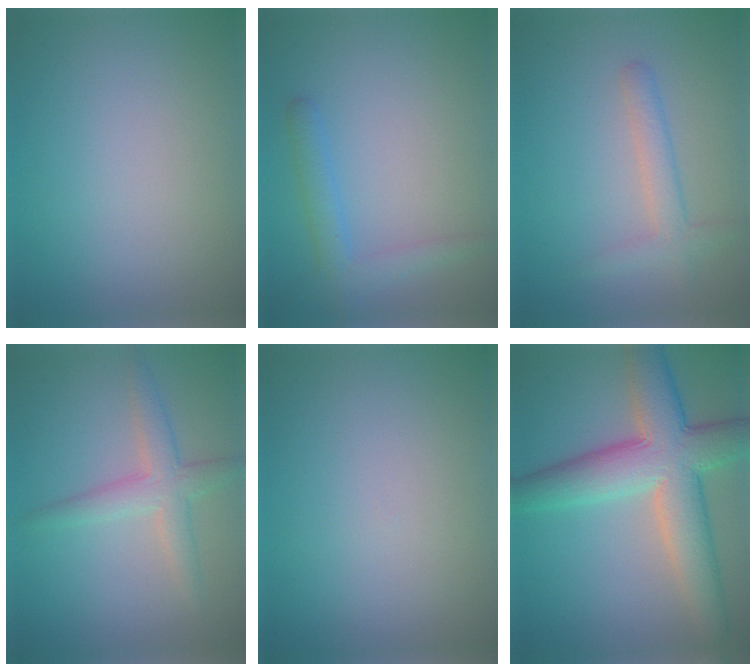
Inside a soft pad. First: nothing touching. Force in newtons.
{"total": 2.6, "press": 2.6, "slide": 0.1}
{"total": 1.8, "press": 1.8, "slide": 0.2}
{"total": 3.2, "press": 3.2, "slide": 0.0}
{"total": 0.0}
{"total": 9.2, "press": 9.2, "slide": 0.4}